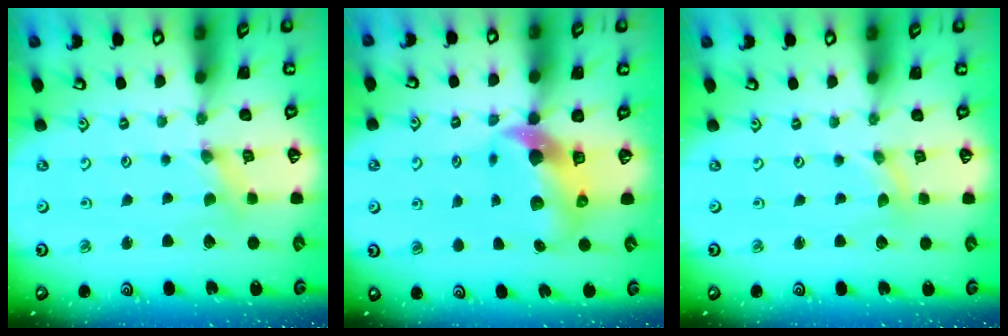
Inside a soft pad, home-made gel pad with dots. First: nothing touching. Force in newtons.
{"total": 8.9, "press": 8.8, "slide": 1.3}
{"total": 0.0}